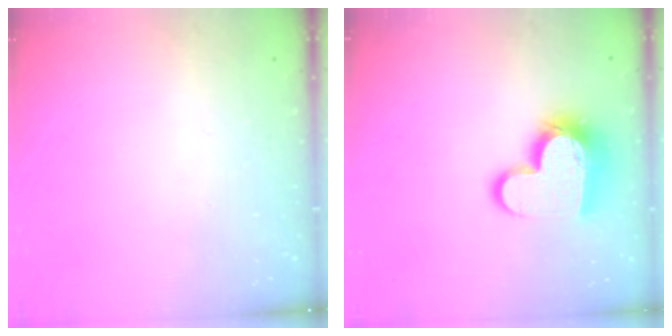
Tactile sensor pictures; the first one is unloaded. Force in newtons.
{"total": 15.8, "press": 15.8, "slide": 1.2}